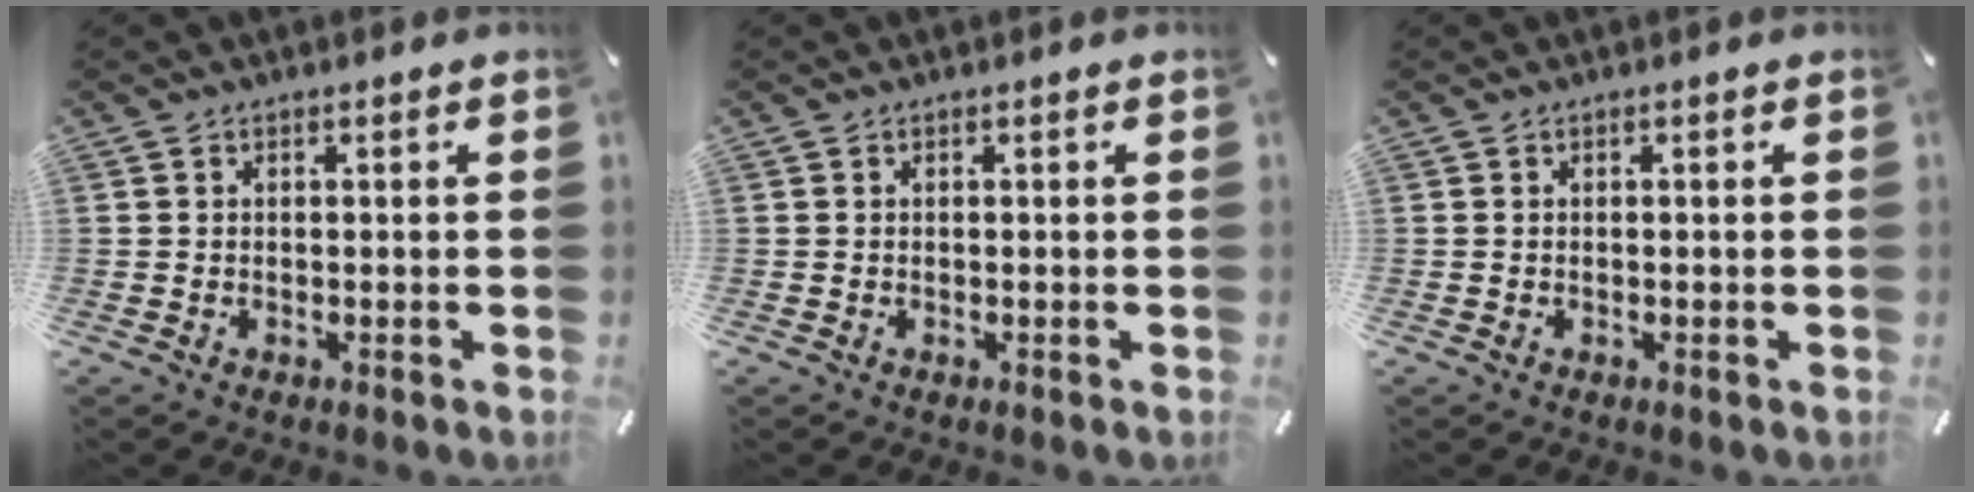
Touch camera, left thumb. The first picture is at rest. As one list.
[{"total": 0.0}, {"total": 0.0}]